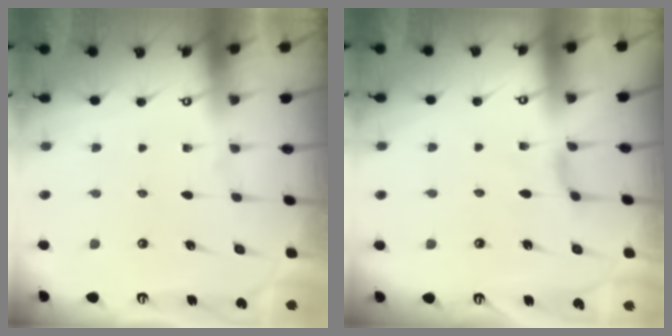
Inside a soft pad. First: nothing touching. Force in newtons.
{"total": 2.1, "press": 2.1, "slide": 0.4}